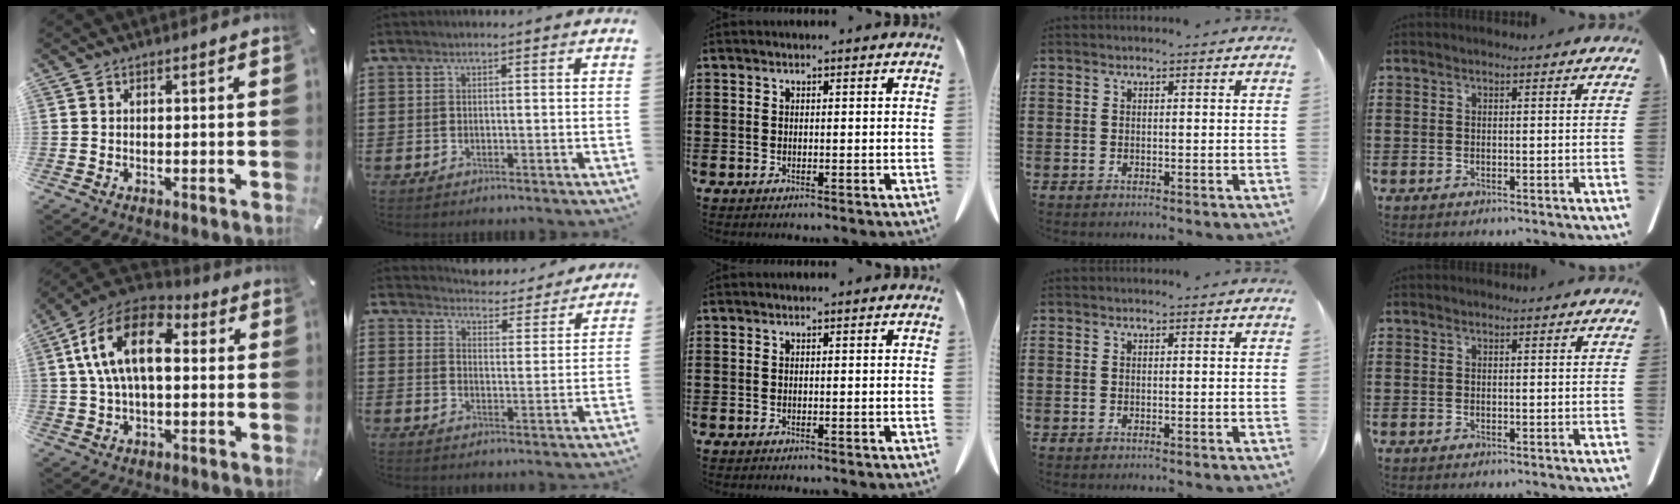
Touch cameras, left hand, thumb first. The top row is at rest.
{"thumb": {"total": 15.0, "force": [3.1, 9.0, 11.5], "torque": [-0.235, 0.006, 0.053]}, "index": {"total": 4.4, "force": [4.4, 0.0, 0.1], "torque": [-0.019, -0.039, 0.072]}}